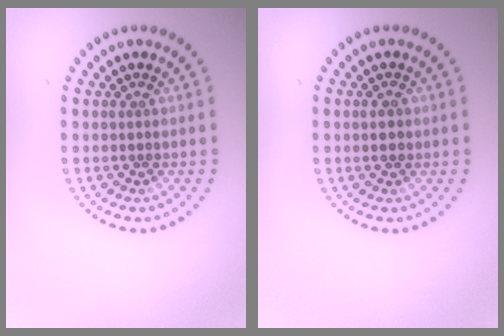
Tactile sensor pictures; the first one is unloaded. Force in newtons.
{"total": 1.6, "press": 1.6, "slide": 0.1}